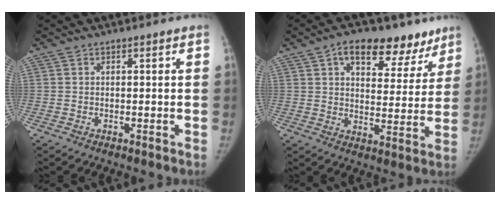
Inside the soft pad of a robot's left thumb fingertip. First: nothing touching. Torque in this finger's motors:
{"motor_torque": [1.24, 1.20, -0.07, -0.26, 0.03]}